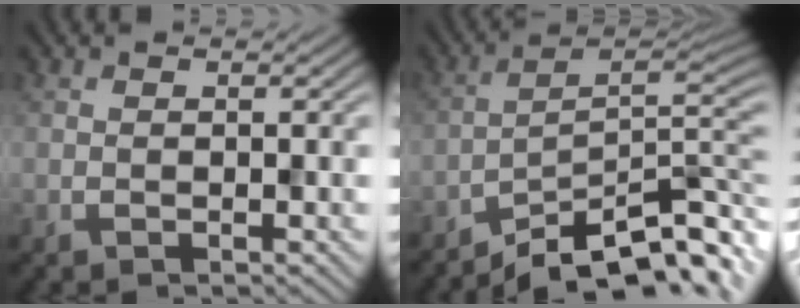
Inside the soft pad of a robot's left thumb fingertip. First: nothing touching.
{"total": 10.3, "force": [-9.1, 1.4, 4.7], "torque": [-0.067, 0.003, -0.148]}